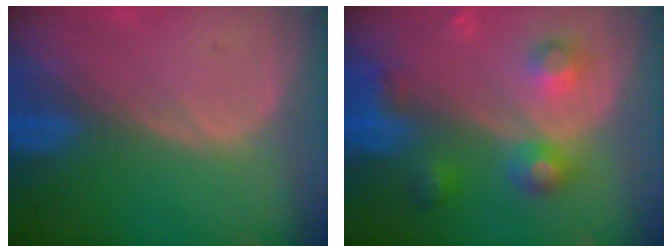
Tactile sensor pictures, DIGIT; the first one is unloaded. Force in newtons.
{"total": 6.0, "press": 6.0, "slide": 0.3}